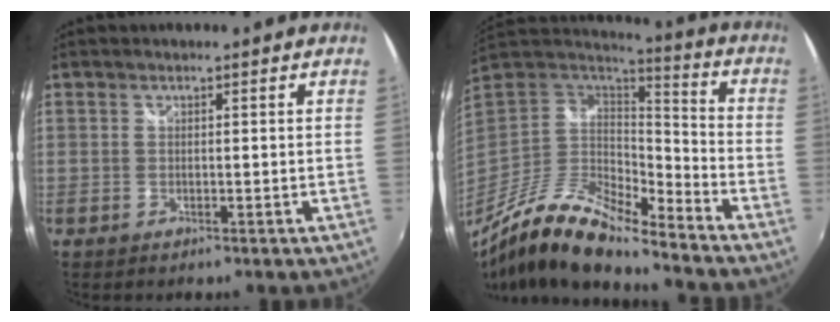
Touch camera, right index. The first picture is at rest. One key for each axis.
{"total": 18.6, "fx": -13.8, "fy": 4.3, "fz": 11.8, "tx": -0.223, "ty": -0.033, "tz": -0.266}